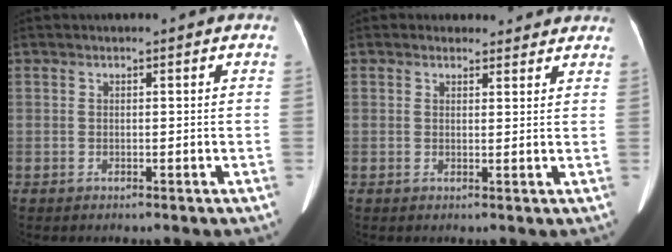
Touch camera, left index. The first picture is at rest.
{"total": 4.0, "force": [3.5, 1.9, 0.1], "torque": [0.008, 0.007, 0.029]}